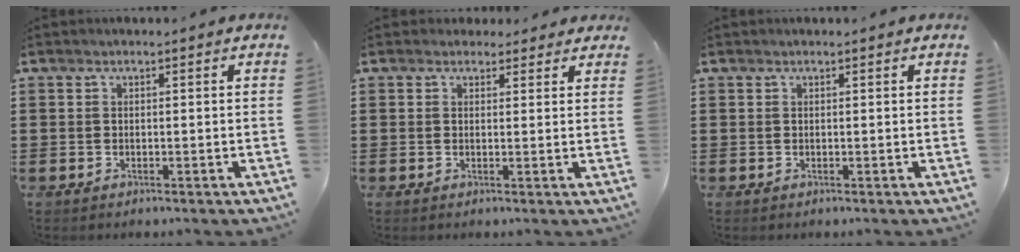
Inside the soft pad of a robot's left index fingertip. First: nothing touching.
{"total": 2.1, "force": [1.7, 1.1, 0.3], "torque": [-0.004, 0.003, 0.031]}
{"total": 0.0}